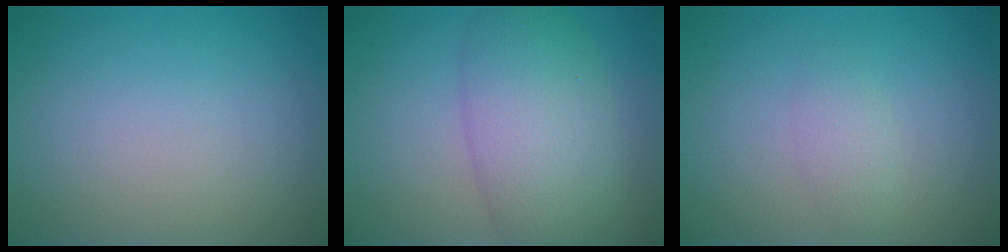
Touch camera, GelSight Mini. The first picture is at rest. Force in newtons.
{"total": 7.1, "press": 7.1, "slide": 0.2}
{"total": 1.4, "press": 1.4, "slide": 0.1}